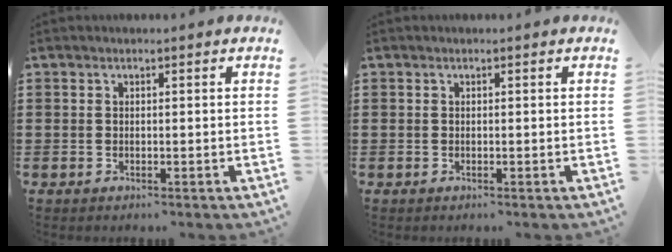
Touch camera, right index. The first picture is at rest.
{"total": 0.0}